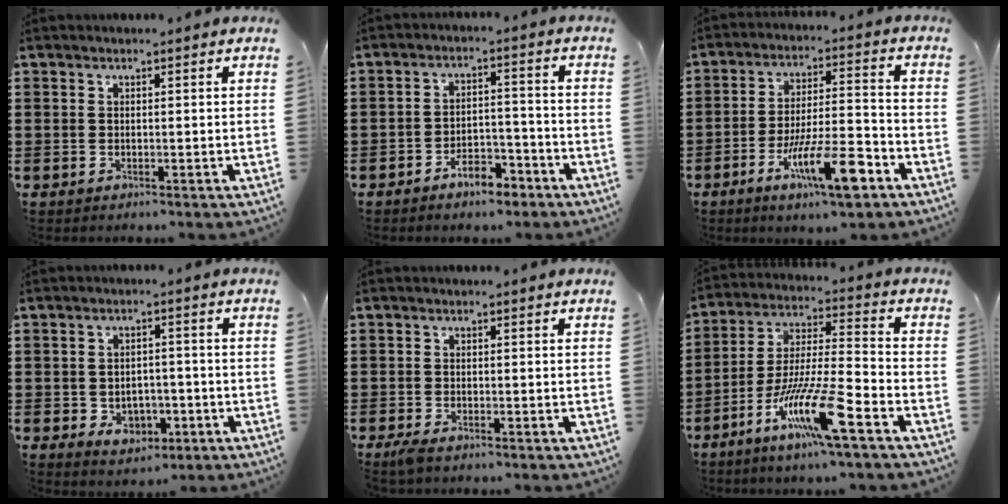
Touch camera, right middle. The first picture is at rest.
{"total": 5.2, "force": [-4.2, 1.9, 2.4], "torque": [-0.047, 0.013, -0.083]}
{"total": 11.6, "force": [-5.9, 2.7, 9.6], "torque": [-0.174, 0.007, -0.106]}
{"total": 3.7, "force": [-1.6, 2.7, 1.9], "torque": [-0.032, 0.001, -0.034]}
{"total": 1.2, "force": [-0.9, 0.3, 0.9], "torque": [-0.024, -0.006, -0.018]}
{"total": 12.4, "force": [-7.5, 1.0, 9.9], "torque": [-0.203, -0.004, -0.148]}